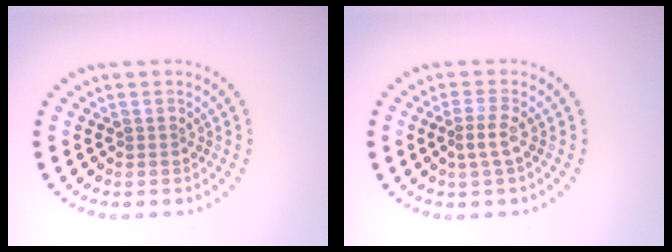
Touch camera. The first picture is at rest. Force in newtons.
{"total": 1.9, "press": 1.4, "slide": 1.2}